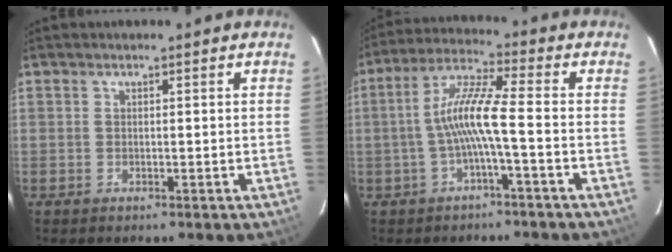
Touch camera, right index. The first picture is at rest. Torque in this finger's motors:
{"motor_torque": [1.40, -0.50, 0.92, 0.21]}